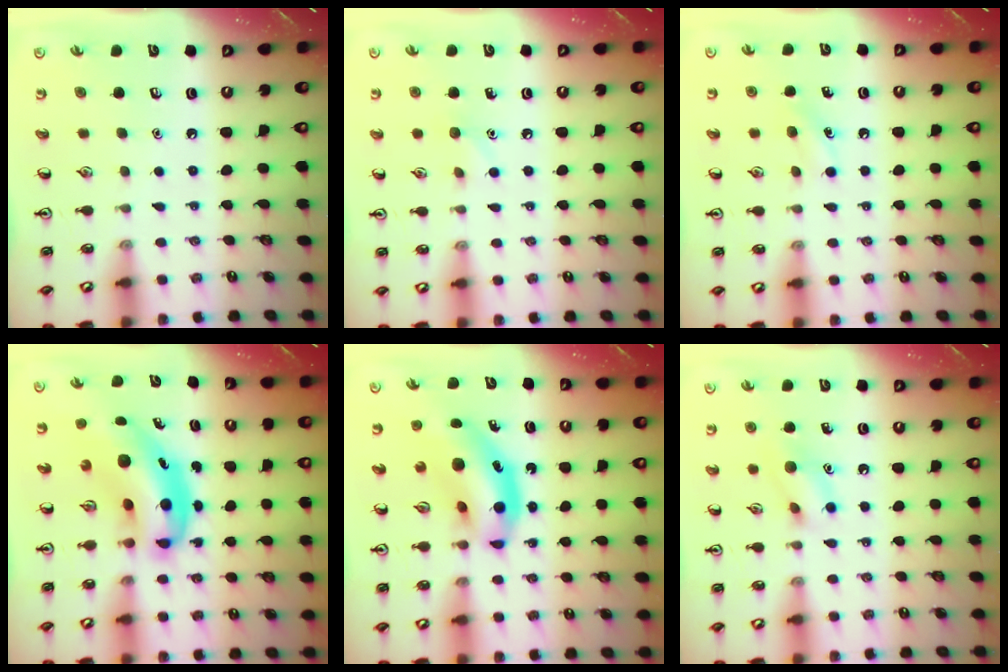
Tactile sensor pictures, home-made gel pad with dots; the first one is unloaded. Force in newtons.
{"total": 5.8, "press": 5.5, "slide": 1.8}
{"total": 6.5, "press": 6.2, "slide": 1.9}
{"total": 9.5, "press": 9.0, "slide": 3.1}
{"total": 12.4, "press": 11.8, "slide": 3.6}
{"total": 9.6, "press": 9.5, "slide": 0.7}